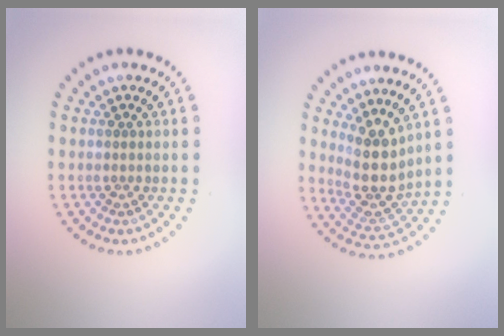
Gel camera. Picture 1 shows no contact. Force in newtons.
{"total": 4.1, "press": 3.4, "slide": 2.4}